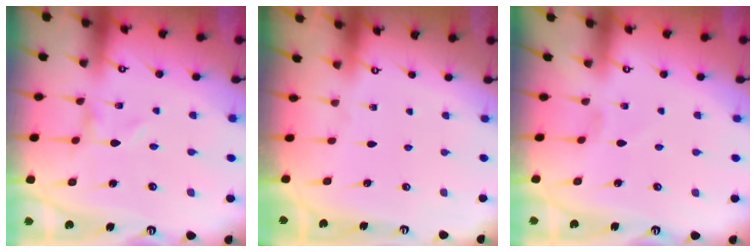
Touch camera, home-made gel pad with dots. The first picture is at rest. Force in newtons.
{"total": 0.0}
{"total": 0.0}